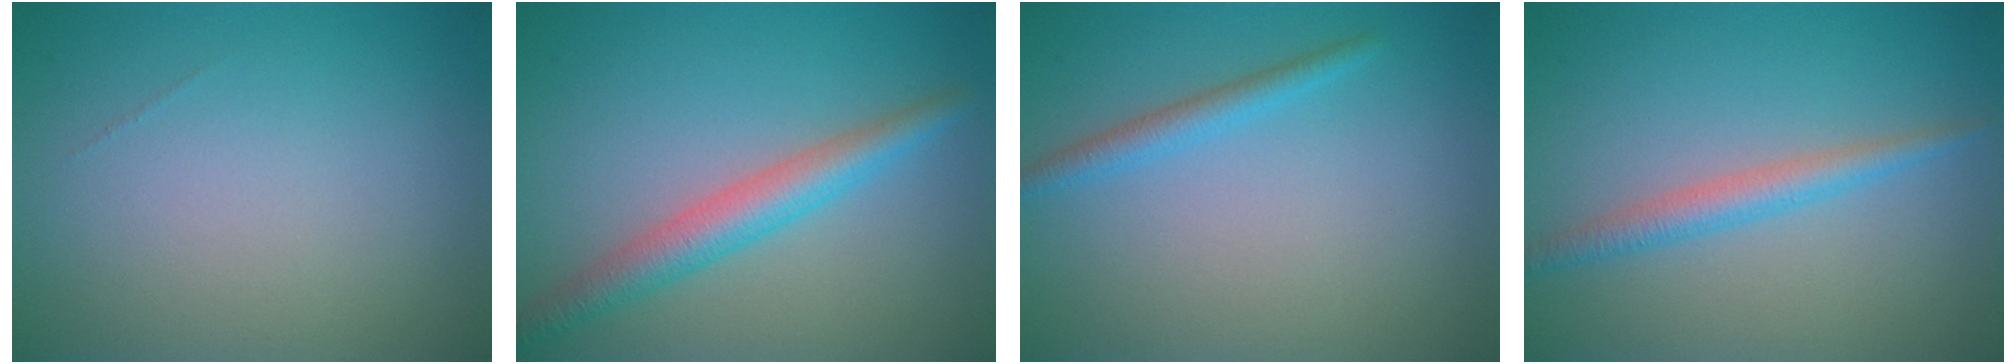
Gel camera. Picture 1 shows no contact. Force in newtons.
{"total": 3.8, "press": 3.8, "slide": 0.1}
{"total": 1.8, "press": 1.8, "slide": 0.1}
{"total": 2.3, "press": 2.3, "slide": 0.1}